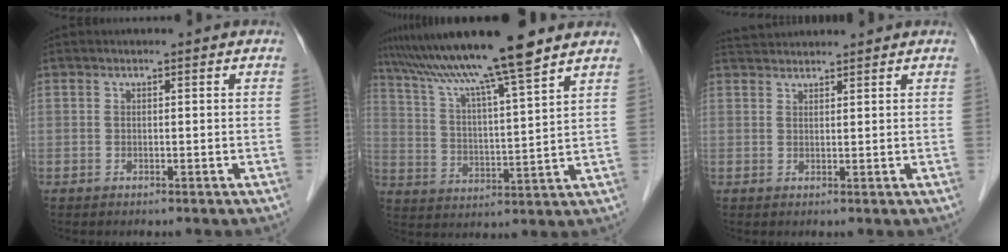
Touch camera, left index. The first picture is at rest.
{"total": 16.0, "force": [12.9, -0.8, 9.3], "torque": [-0.164, 0.016, 0.214]}
{"total": 4.4, "force": [4.3, 0.2, 0.7], "torque": [-0.016, 0.038, 0.076]}